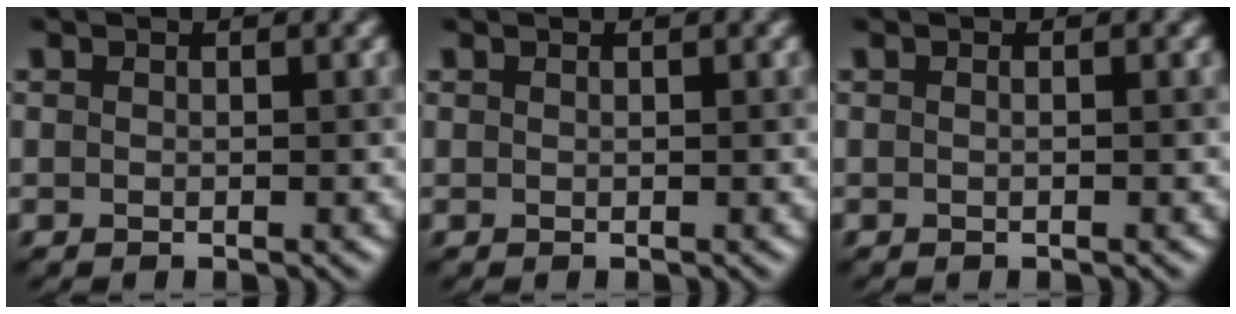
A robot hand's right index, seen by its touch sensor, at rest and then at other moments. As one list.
[{"total": 0.0}, {"total": 0.6, "force": [0.0, 0.2, 0.6], "torque": [-0.006, -0.006, -0.007]}]